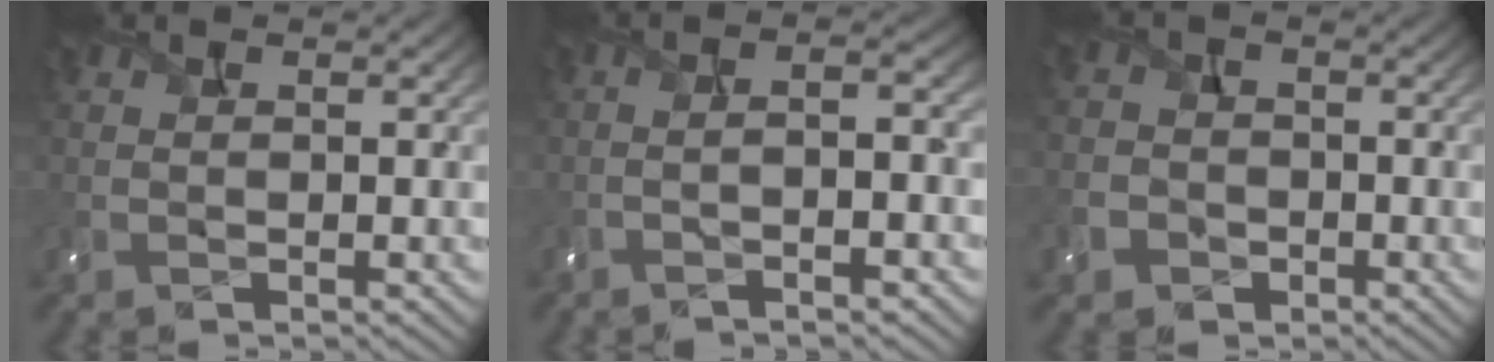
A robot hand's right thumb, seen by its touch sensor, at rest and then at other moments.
{"total": 5.0, "force": [-1.9, 0.9, 4.5], "torque": [-0.073, 0.003, -0.035]}
{"total": 4.0, "force": [-1.8, 3.4, 1.1], "torque": [-0.023, -0.006, -0.052]}